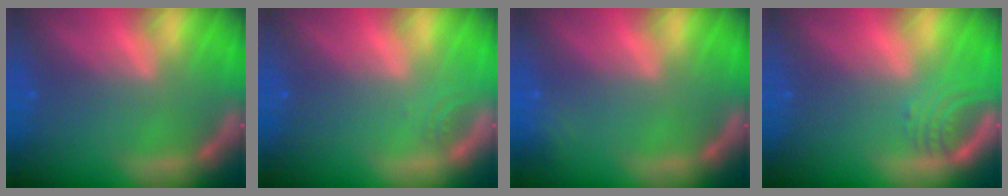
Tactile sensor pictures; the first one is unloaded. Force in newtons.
{"total": 1.0}
{"total": 1.4}
{"total": 3.0}